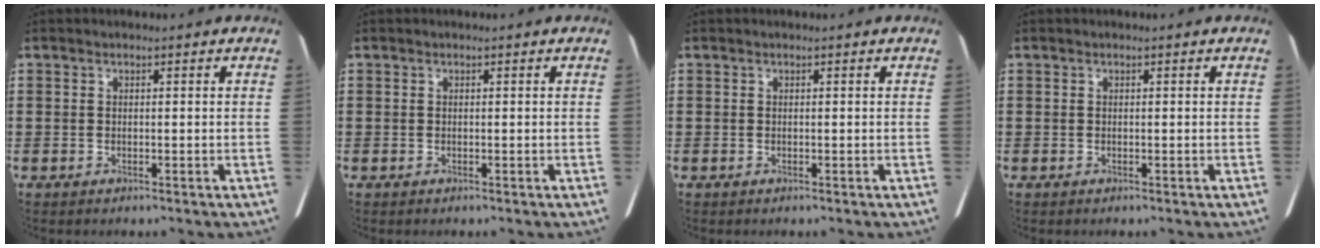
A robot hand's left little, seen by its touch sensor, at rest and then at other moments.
{"total": 0.0}
{"total": 0.0}
{"total": 0.0}